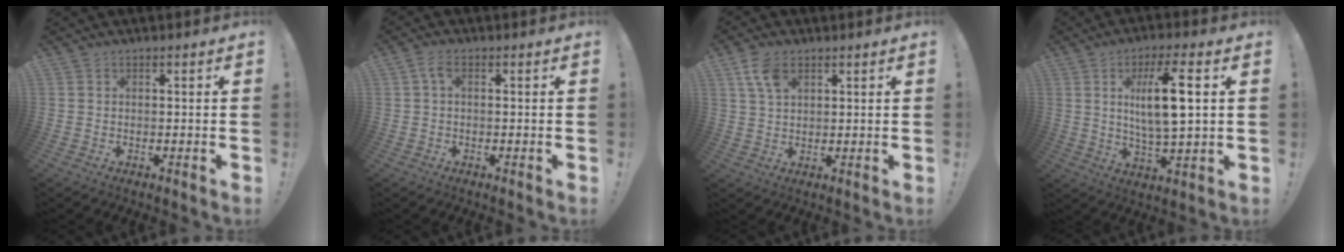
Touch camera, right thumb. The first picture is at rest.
{"total": 2.8, "force": [0.4, 1.0, 2.5], "torque": [-0.059, 0.009, 0.008]}
{"total": 6.3, "force": [3.1, 3.4, 4.2], "torque": [-0.079, -0.005, 0.060]}
{"total": 12.9, "force": [2.9, 2.8, 12.2], "torque": [-0.211, -0.009, 0.038]}